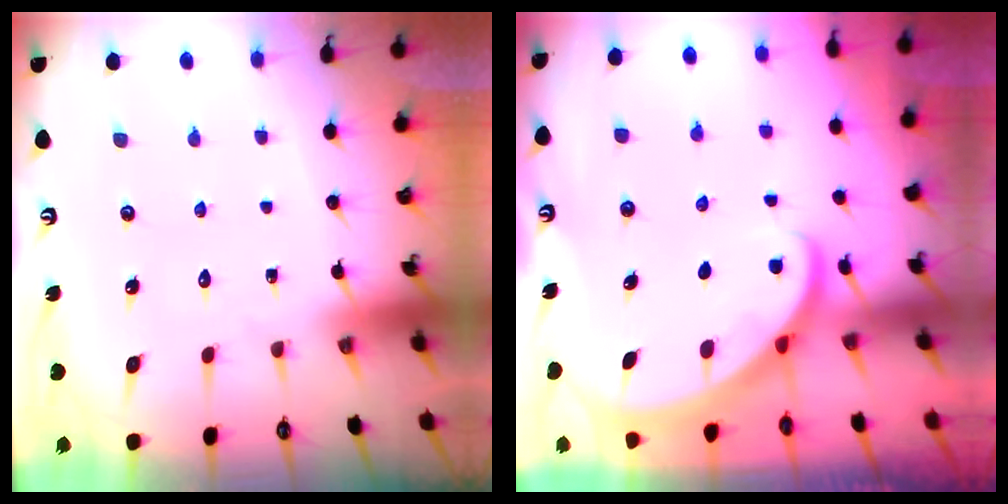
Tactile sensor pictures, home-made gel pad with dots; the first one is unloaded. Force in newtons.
{"total": 2.8, "press": 2.8, "slide": 0.2}